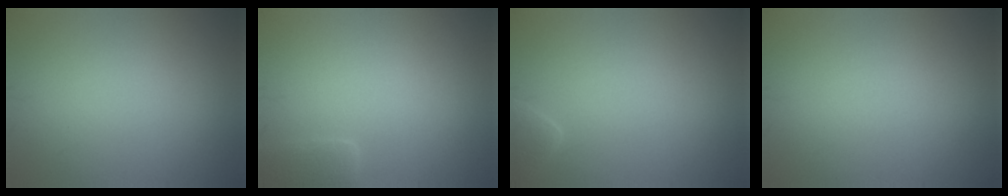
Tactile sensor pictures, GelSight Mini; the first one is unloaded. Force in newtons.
{"total": 1.7, "press": 1.7, "slide": 0.1}
{"total": 1.3, "press": 1.3, "slide": 0.1}
{"total": 0.0}